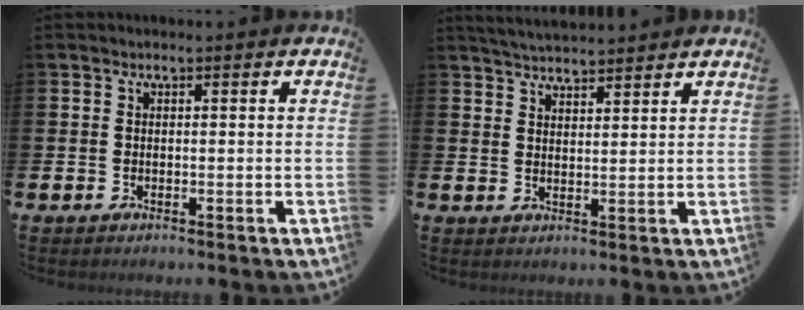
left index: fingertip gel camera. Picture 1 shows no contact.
{"total": 4.0, "force": [4.0, 0.1, 0.2], "torque": [-0.013, -0.018, 0.073]}